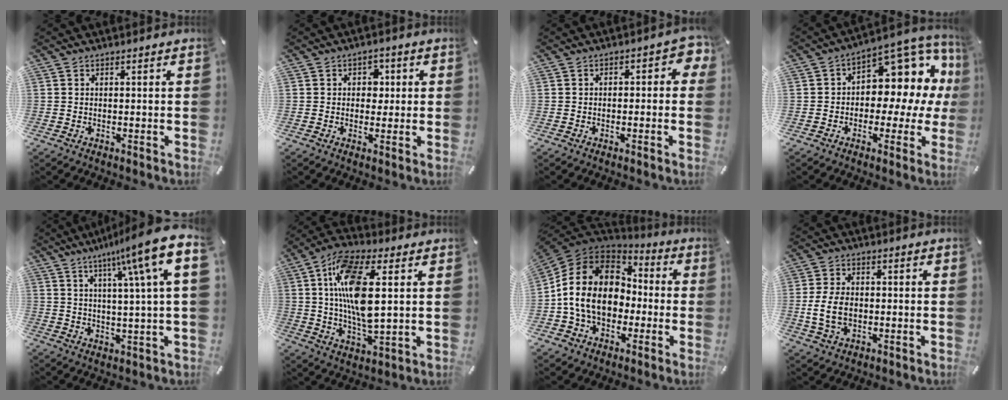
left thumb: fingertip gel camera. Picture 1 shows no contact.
{"total": 3.4, "force": [0.0, 3.0, 1.7], "torque": [-0.014, -0.001, -0.009]}
{"total": 3.3, "force": [-0.9, 1.8, 2.5], "torque": [-0.039, 0.013, -0.021]}
{"total": 10.9, "force": [3.5, 7.0, 7.6], "torque": [-0.088, -0.052, 0.055]}
{"total": 14.4, "force": [6.6, 1.0, 12.8], "torque": [-0.208, -0.035, 0.095]}
{"total": 15.5, "force": [3.2, 6.1, 13.9], "torque": [-0.290, -0.006, 0.050]}
{"total": 16.7, "force": [-1.9, 13.7, 9.5], "torque": [-0.215, 0.024, -0.035]}
{"total": 8.2, "force": [-1.0, 5.8, 5.7], "torque": [-0.122, 0.003, -0.021]}